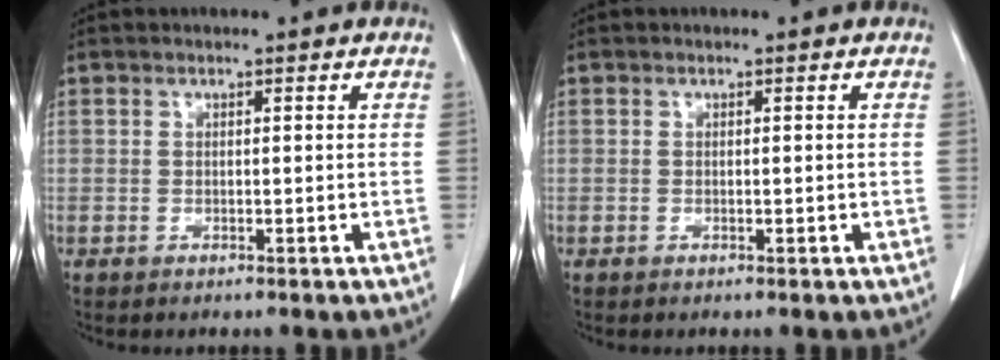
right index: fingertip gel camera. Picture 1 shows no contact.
{"total": 0.0}